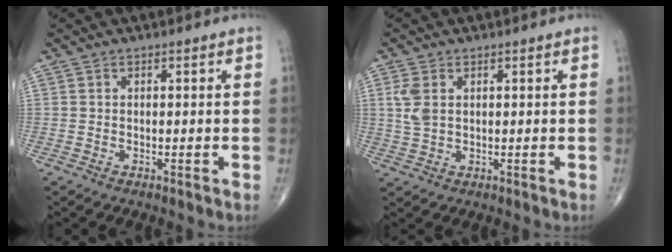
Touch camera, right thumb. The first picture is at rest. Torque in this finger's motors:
{"motor_torque": [0.06, 0.06, 0.41, 0.25, 0.05]}